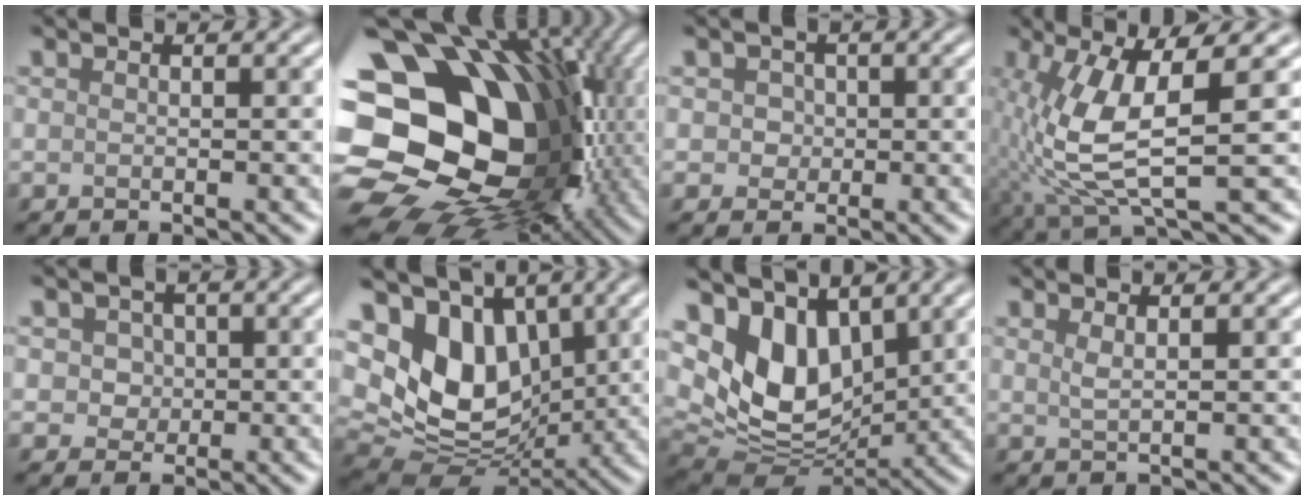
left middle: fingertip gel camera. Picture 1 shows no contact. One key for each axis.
{"total": 22.1, "fx": -0.6, "fy": 17.2, "fz": 13.9, "tx": -0.248, "ty": -0.028, "tz": -0.016}
{"total": 2.0, "fx": 0.5, "fy": 1.8, "fz": 0.8, "tx": -0.004, "ty": 0.011, "tz": 0.003}
{"total": 7.9, "fx": -0.1, "fy": 2.2, "fz": 7.6, "tx": -0.168, "ty": -0.006, "tz": 0.001}
{"total": 2.9, "fx": 0.9, "fy": 2.4, "fz": 1.3, "tx": -0.015, "ty": 0.012, "tz": 0.010}
{"total": 11.3, "fx": 3.2, "fy": 8.0, "fz": 7.4, "tx": -0.155, "ty": -0.005, "tz": 0.053}
{"total": 9.0, "fx": 3.7, "fy": 5.8, "fz": 5.8, "tx": -0.130, "ty": -0.012, "tz": 0.061}
{"total": 1.3, "fx": 0.8, "fy": 0.5, "fz": 1.0, "tx": -0.016, "ty": 0.000, "tz": 0.012}